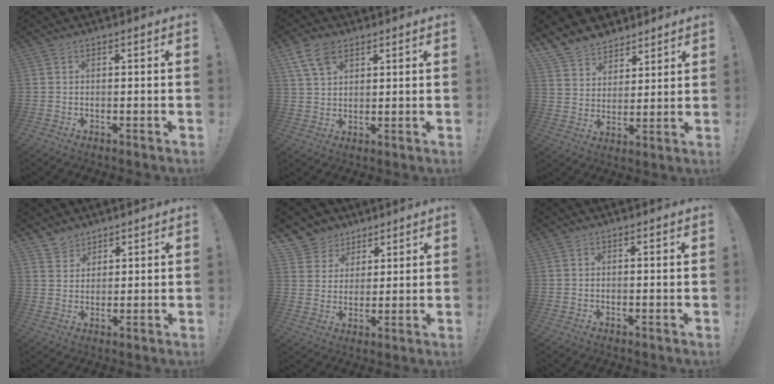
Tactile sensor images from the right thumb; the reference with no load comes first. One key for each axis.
{"total": 8.5, "fx": 4.9, "fy": 5.0, "fz": 4.7, "tx": -0.084, "ty": -0.008, "tz": 0.096}
{"total": 9.4, "fx": 7.5, "fy": 5.6, "fz": 0.9, "tx": -0.031, "ty": -0.061, "tz": 0.152}
{"total": 4.6, "fx": 3.8, "fy": 2.6, "fz": 0.0, "tx": 0.001, "ty": -0.029, "tz": 0.073}
{"total": 7.5, "fx": 4.5, "fy": 6.0, "fz": 0.4, "tx": -0.013, "ty": -0.036, "tz": 0.093}
{"total": 0.6, "fx": 0.4, "fy": -0.1, "fz": 0.4, "tx": 0.008, "ty": -0.007, "tz": 0.004}